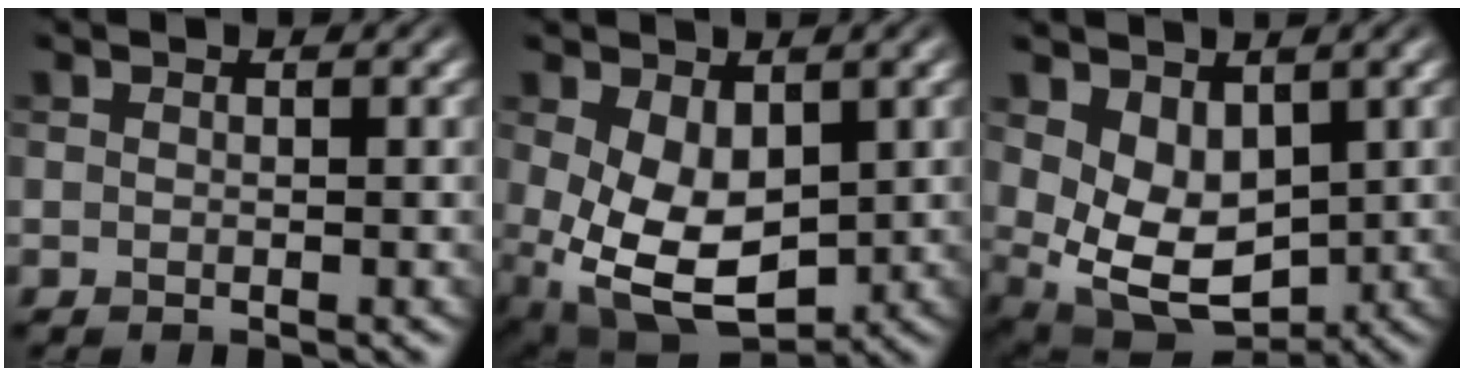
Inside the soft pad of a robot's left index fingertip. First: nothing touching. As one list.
[{"total": 7.6, "force": [-0.2, 4.8, 5.9], "torque": [-0.125, -0.017, 0.006]}, {"total": 6.1, "force": [1.2, 4.1, 4.3], "torque": [-0.086, -0.023, 0.035]}]